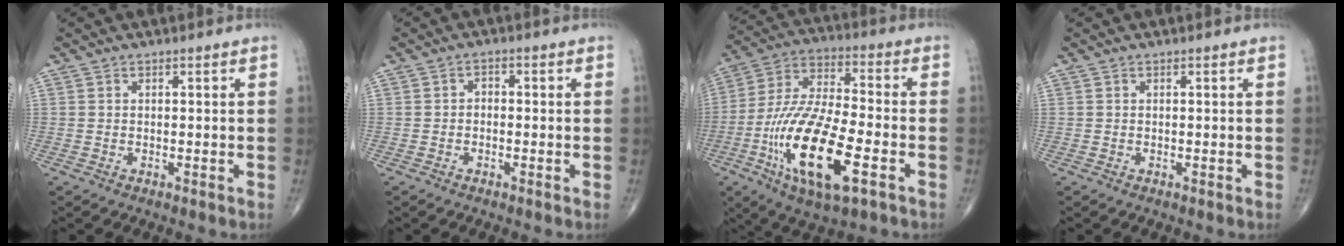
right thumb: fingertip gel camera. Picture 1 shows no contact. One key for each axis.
{"total": 1.4, "fx": -0.3, "fy": 1.1, "fz": 0.9, "tx": -0.005, "ty": 0.008, "tz": -0.009}
{"total": 21.4, "fx": -7.3, "fy": 7.6, "fz": 18.6, "tx": -0.372, "ty": 0.019, "tz": -0.124}
{"total": 0.0}